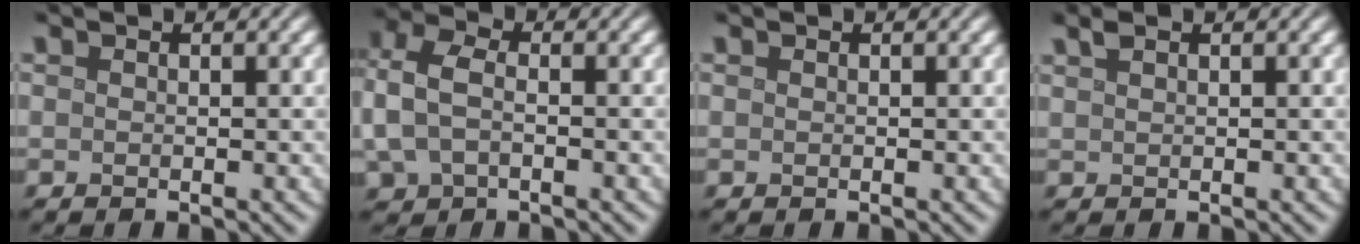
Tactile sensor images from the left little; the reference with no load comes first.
{"total": 5.2, "force": [-0.2, 3.6, 3.7], "torque": [-0.099, 0.005, -0.012]}
{"total": 0.0}
{"total": 1.0, "force": [0.8, 0.2, 0.6], "torque": [-0.014, 0.006, 0.015]}